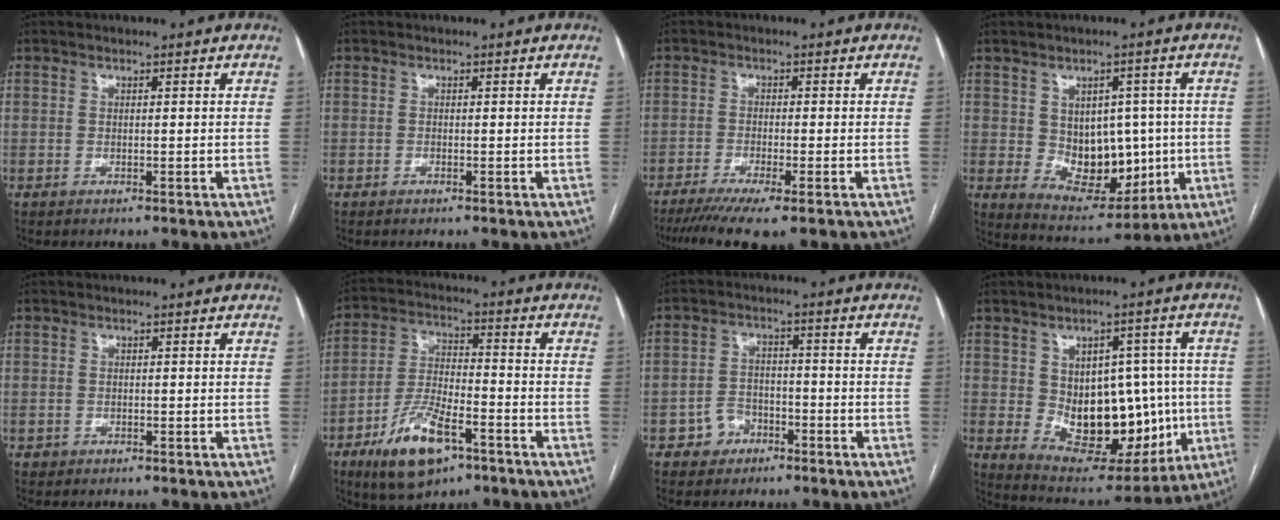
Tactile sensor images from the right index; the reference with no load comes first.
{"total": 0.0}
{"total": 8.5, "force": [-6.0, 0.7, 6.0], "torque": [-0.095, -0.018, -0.097]}
{"total": 10.6, "force": [0.0, 7.2, 7.8], "torque": [-0.107, 0.014, 0.026]}
{"total": 0.8, "force": [-0.1, 0.8, 0.0], "torque": [0.005, 0.006, -0.004]}
{"total": 12.2, "force": [-6.8, 4.5, 9.1], "torque": [-0.184, -0.005, -0.117]}
{"total": 4.5, "force": [-2.5, 3.7, 0.9], "torque": [-0.008, 0.017, -0.038]}
{"total": 16.4, "force": [-0.8, 9.8, 13.1], "torque": [-0.179, 0.023, 0.021]}